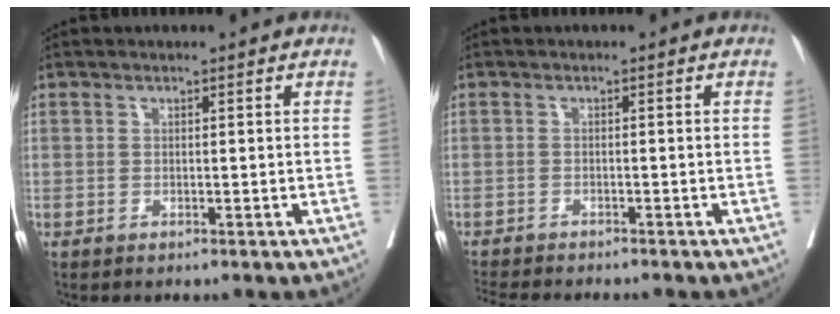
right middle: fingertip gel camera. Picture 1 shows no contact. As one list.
[{"total": 7.2, "force": [-6.6, 0.9, 2.7], "torque": [-0.038, -0.009, -0.102]}]